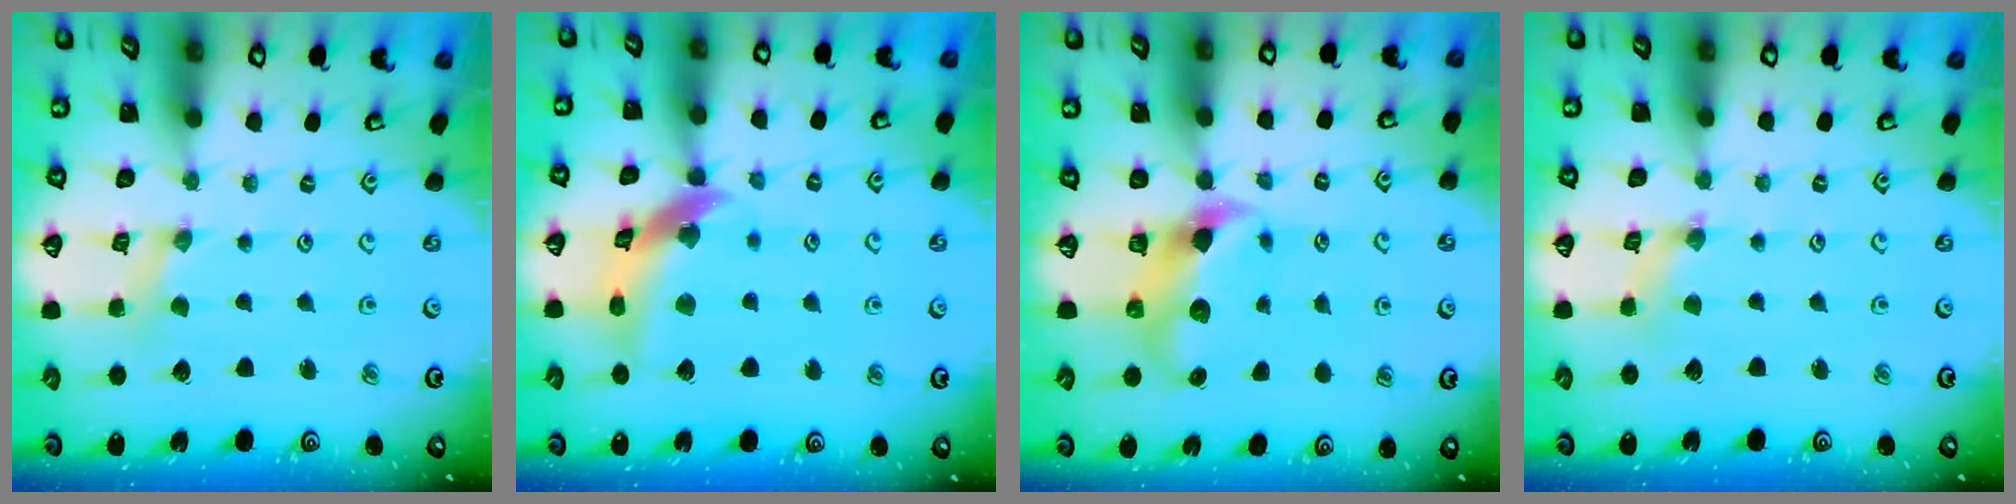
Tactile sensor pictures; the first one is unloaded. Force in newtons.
{"total": 12.2, "press": 12.1, "slide": 1.6}
{"total": 7.5, "press": 7.5, "slide": 1.1}
{"total": 0.0}